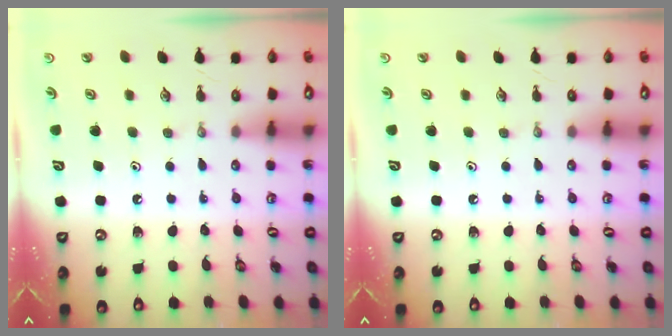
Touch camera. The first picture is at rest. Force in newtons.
{"total": 0.0}